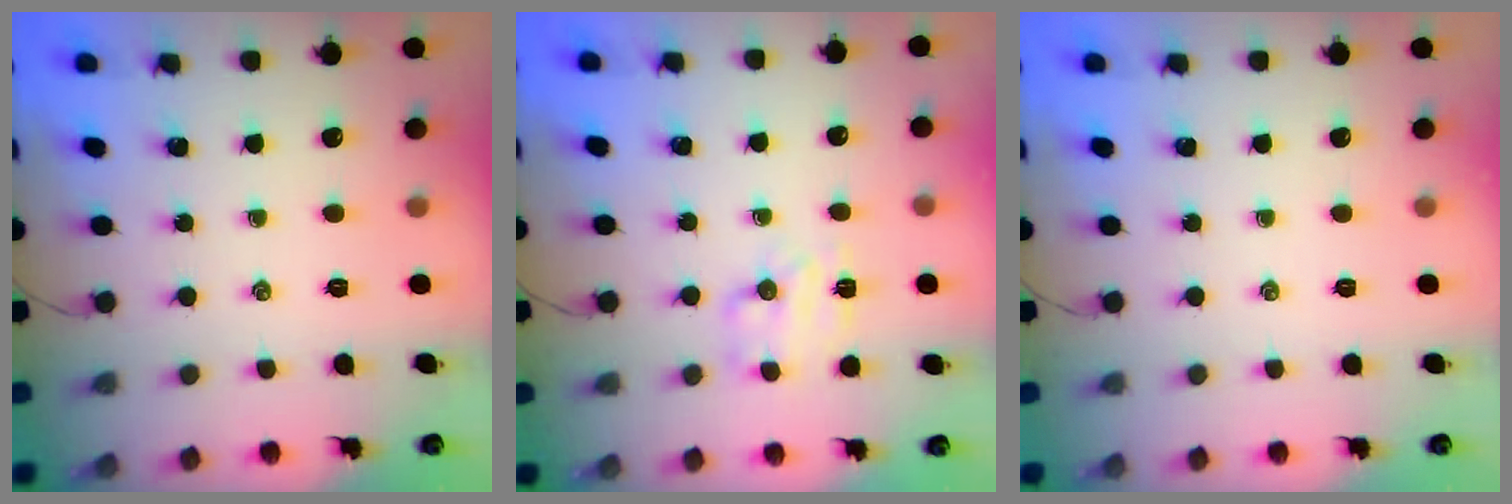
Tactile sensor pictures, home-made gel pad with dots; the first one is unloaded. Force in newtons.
{"total": 6.0, "press": 5.9, "slide": 1.0}
{"total": 0.0}